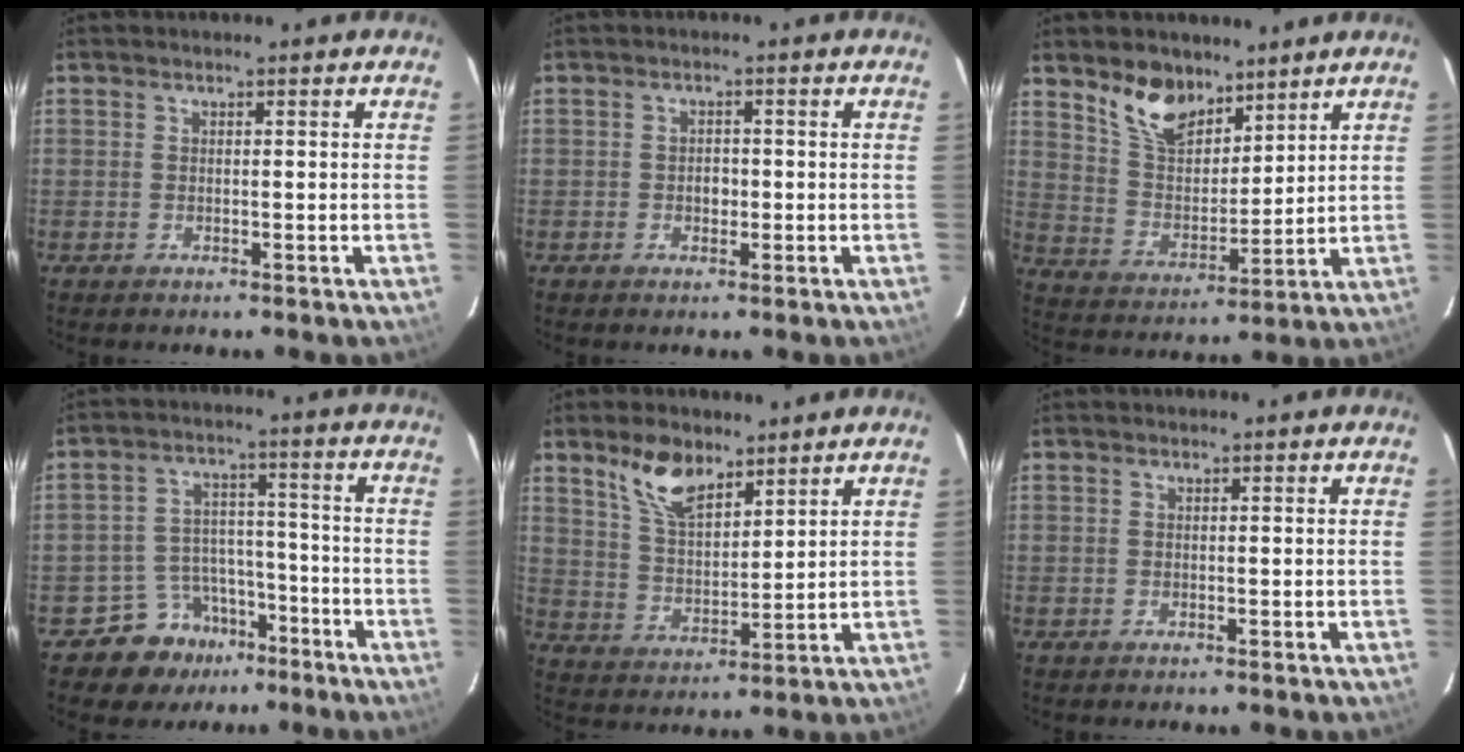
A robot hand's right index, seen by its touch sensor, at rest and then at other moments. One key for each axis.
{"total": 1.8, "fx": -0.4, "fy": 1.5, "fz": 0.9, "tx": -0.015, "ty": 0.006, "tz": -0.006}
{"total": 10.8, "fx": 7.9, "fy": 5.4, "fz": 5.0, "tx": -0.095, "ty": 0.004, "tz": 0.155}
{"total": 8.8, "fx": -6.2, "fy": 6.2, "fz": 0.5, "tx": -0.017, "ty": 0.039, "tz": -0.091}
{"total": 9.4, "fx": 6.6, "fy": 4.2, "fz": 5.3, "tx": -0.096, "ty": 0.008, "tz": 0.131}
{"total": 0.0}